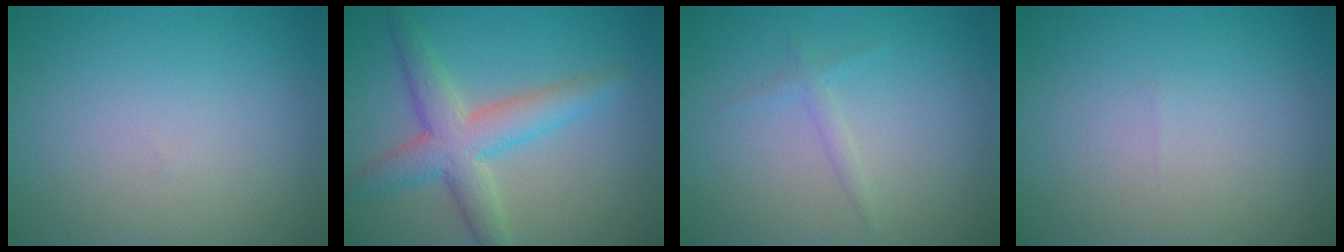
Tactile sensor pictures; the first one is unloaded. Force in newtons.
{"total": 5.2, "press": 5.2, "slide": 0.2}
{"total": 1.0, "press": 1.0, "slide": 0.1}
{"total": 0.0}